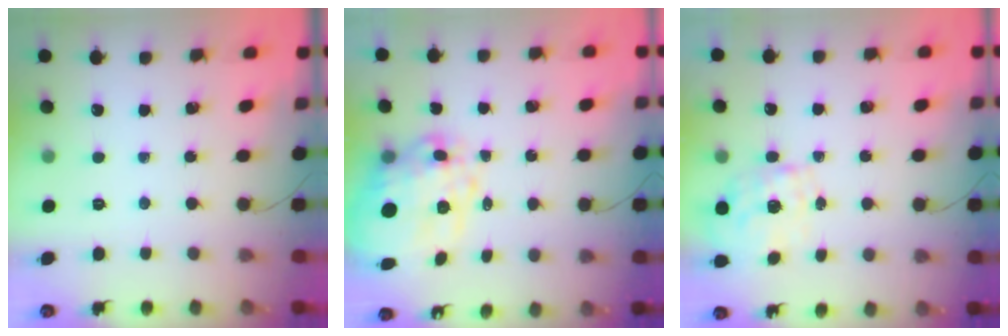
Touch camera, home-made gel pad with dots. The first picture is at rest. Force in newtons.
{"total": 16.9, "press": 16.4, "slide": 4.1}
{"total": 1.6, "press": 1.4, "slide": 0.8}